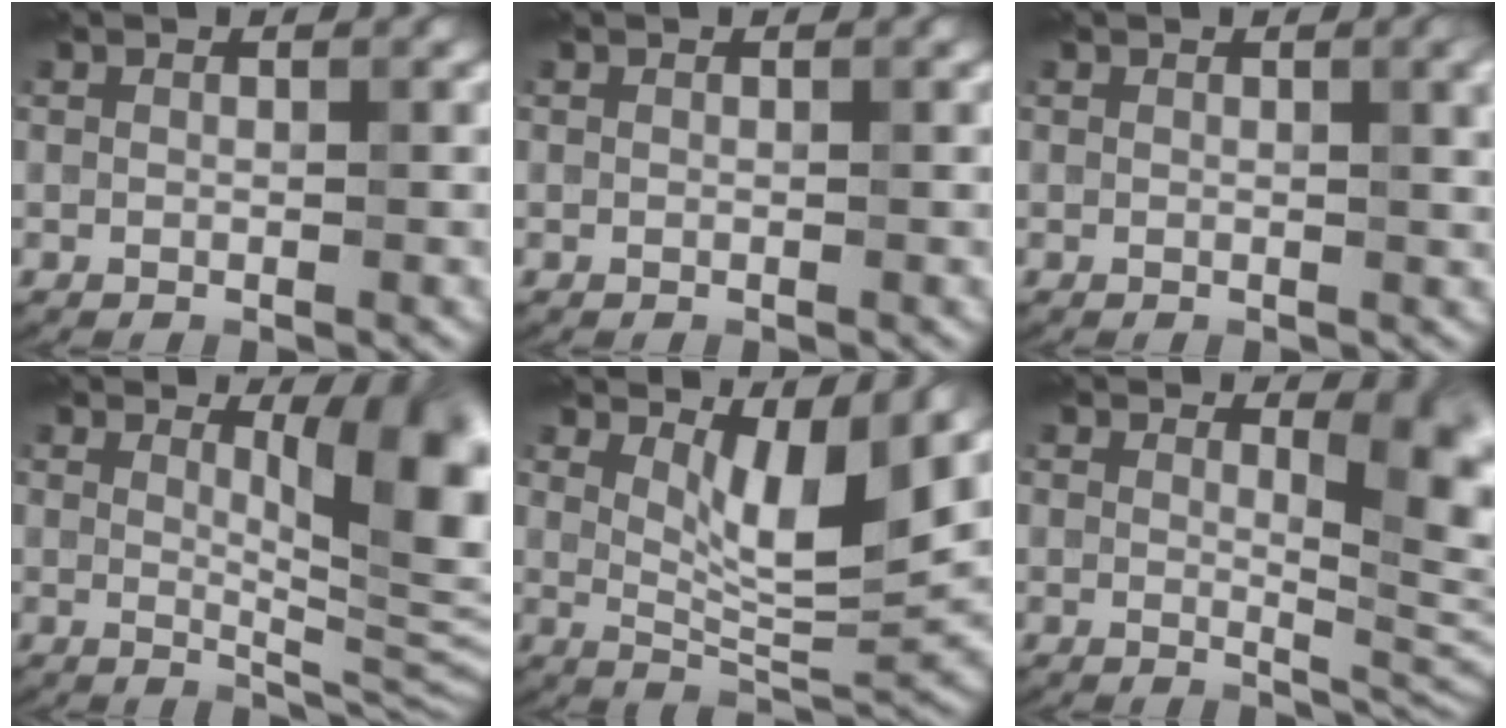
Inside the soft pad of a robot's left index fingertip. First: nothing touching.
{"total": 0.0}
{"total": 3.7, "force": [1.3, 1.4, 3.2], "torque": [-0.036, 0.003, 0.021]}
{"total": 8.7, "force": [2.8, 2.6, 7.8], "torque": [-0.100, -0.007, 0.051]}
{"total": 6.2, "force": [2.9, 1.6, 5.2], "torque": [-0.084, -0.015, 0.051]}
{"total": 6.0, "force": [1.9, 2.0, 5.3], "torque": [-0.060, -0.008, 0.029]}